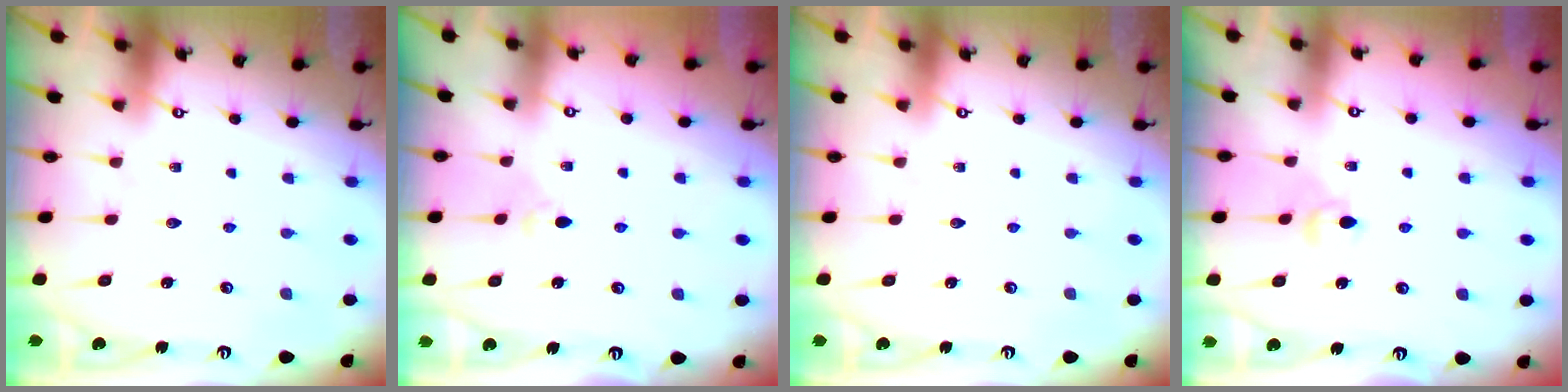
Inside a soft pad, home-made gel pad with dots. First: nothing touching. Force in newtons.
{"total": 2.8, "press": 2.7, "slide": 0.8}
{"total": 0.0}
{"total": 4.0, "press": 3.9, "slide": 0.6}